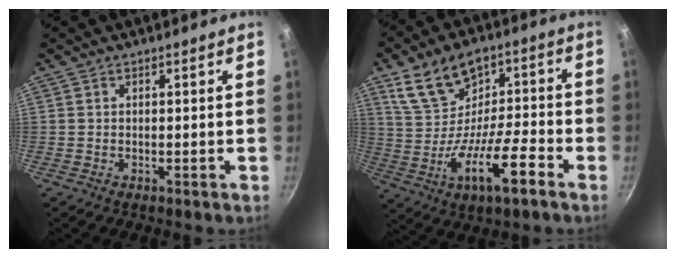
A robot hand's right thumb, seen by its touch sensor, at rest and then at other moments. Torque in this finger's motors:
{"motor_torque": [1.97, 3.04, 1.10, -0.43, 0.19]}